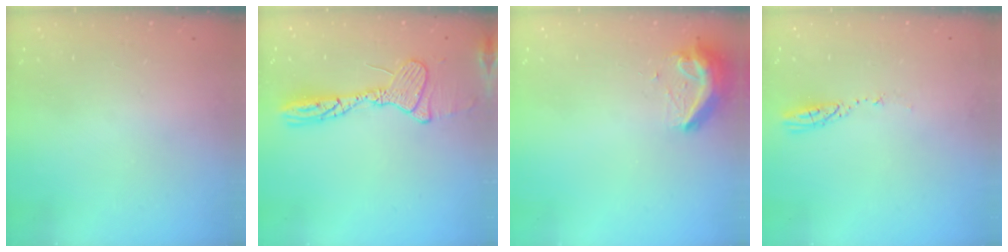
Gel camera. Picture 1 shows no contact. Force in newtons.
{"total": 13.1, "press": 13.1, "slide": 0.3}
{"total": 9.5, "press": 9.5, "slide": 0.6}
{"total": 3.7, "press": 3.6, "slide": 0.3}